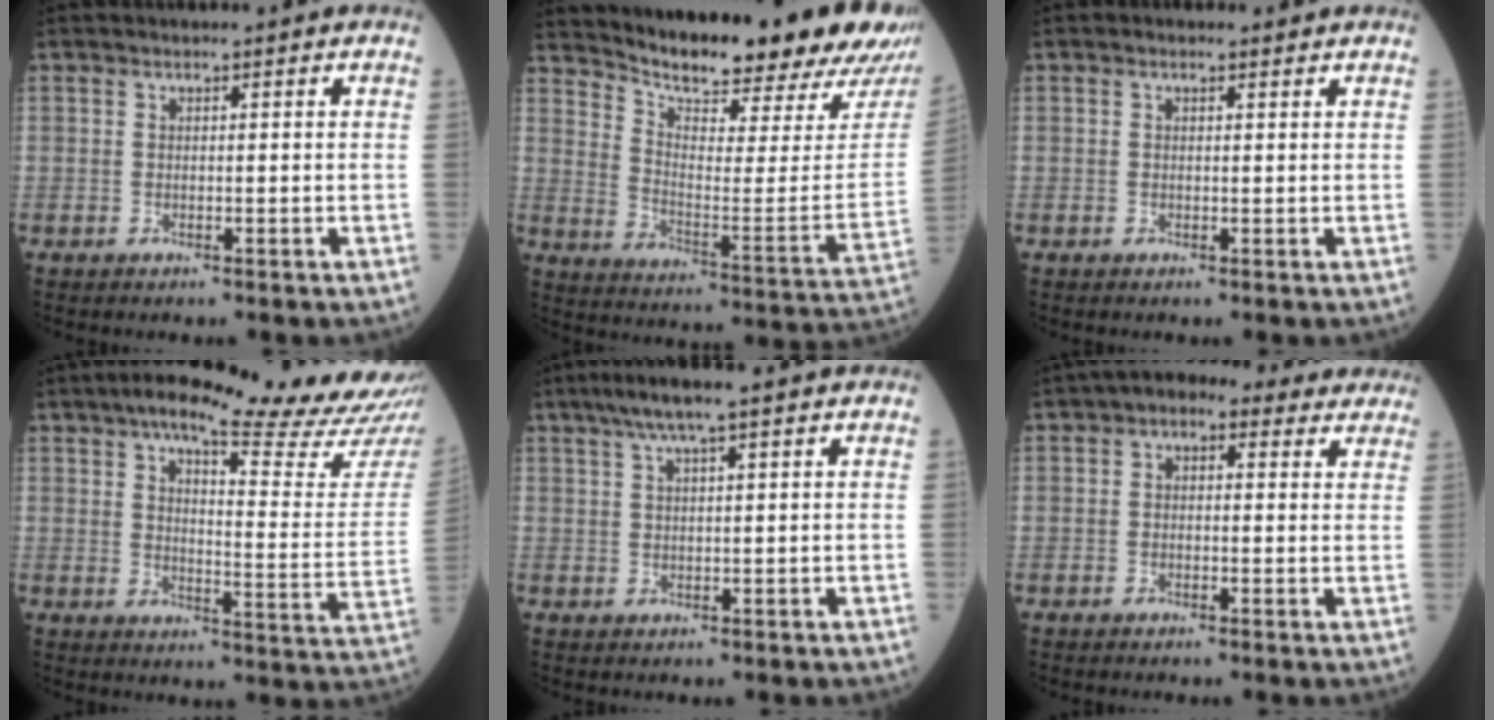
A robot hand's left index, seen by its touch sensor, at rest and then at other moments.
{"total": 22.4, "force": [20.3, 2.8, 9.1], "torque": [-0.149, -0.080, 0.267]}
{"total": 0.7, "force": [0.5, 0.4, 0.4], "torque": [-0.015, 0.003, 0.005]}
{"total": 23.6, "force": [20.2, 1.1, 12.0], "torque": [-0.163, -0.060, 0.241]}
{"total": 5.3, "force": [3.4, 0.0, 4.0], "torque": [-0.078, 0.019, 0.063]}
{"total": 7.3, "force": [4.9, 3.8, 3.9], "torque": [-0.045, 0.039, 0.055]}